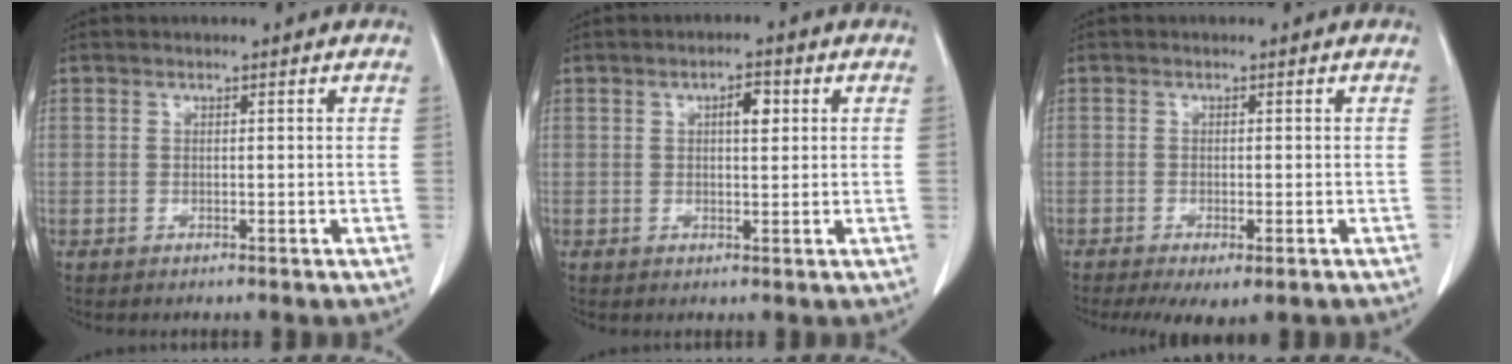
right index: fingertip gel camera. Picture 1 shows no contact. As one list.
[{"total": 3.0, "force": [0.9, 1.1, 2.7], "torque": [-0.044, 0.003, 0.013]}, {"total": 6.0, "force": [-4.0, 1.7, 4.0], "torque": [-0.053, -0.015, -0.059]}]